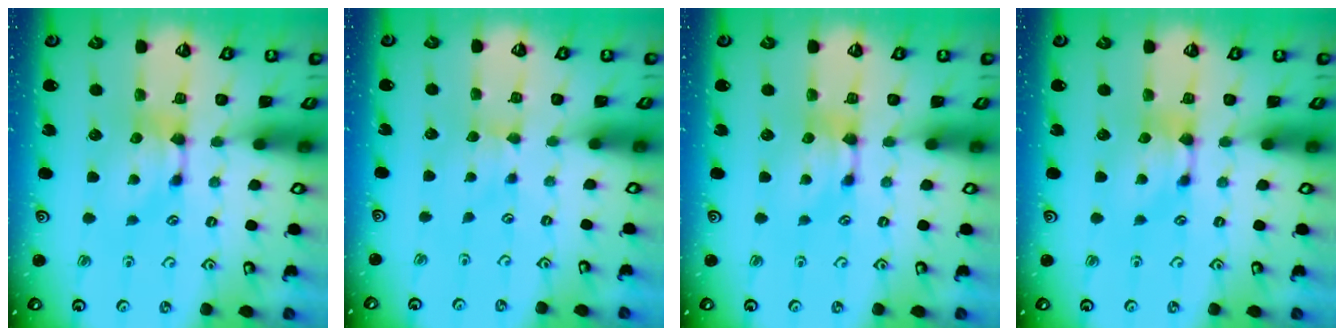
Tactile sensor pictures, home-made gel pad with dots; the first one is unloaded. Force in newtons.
{"total": 1.1, "press": 1.0, "slide": 0.6}
{"total": 0.0}
{"total": 0.0}